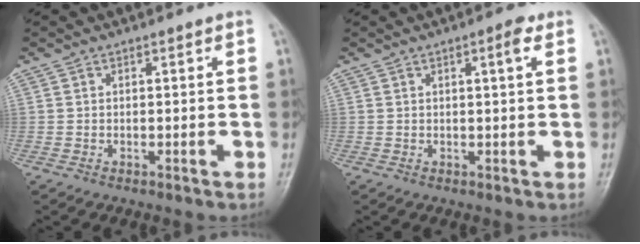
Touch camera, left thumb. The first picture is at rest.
{"total": 3.7, "force": [1.6, 0.6, 3.2], "torque": [-0.047, -0.001, 0.021]}